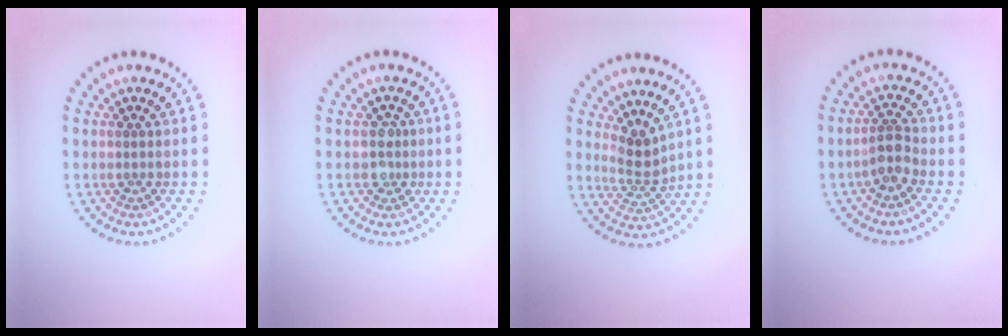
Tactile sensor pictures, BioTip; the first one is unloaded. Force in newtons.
{"total": 1.6, "press": 1.4, "slide": 0.7}
{"total": 2.4, "press": 1.7, "slide": 1.7}
{"total": 2.2, "press": 1.9, "slide": 1.1}